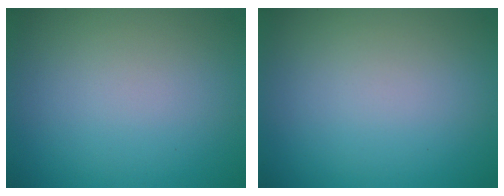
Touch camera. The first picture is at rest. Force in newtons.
{"total": 0.0}